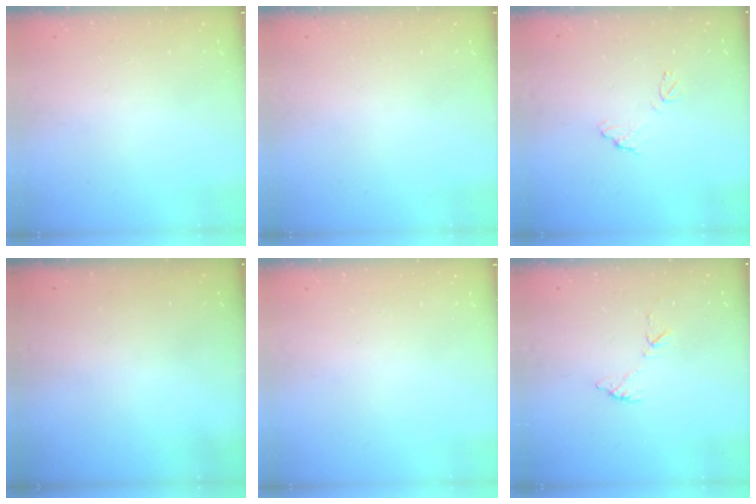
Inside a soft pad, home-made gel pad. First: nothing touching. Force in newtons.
{"total": 0.0}
{"total": 8.7, "press": 8.6, "slide": 0.6}
{"total": 3.0, "press": 3.0, "slide": 0.1}
{"total": 0.0}
{"total": 5.6, "press": 5.6, "slide": 0.5}